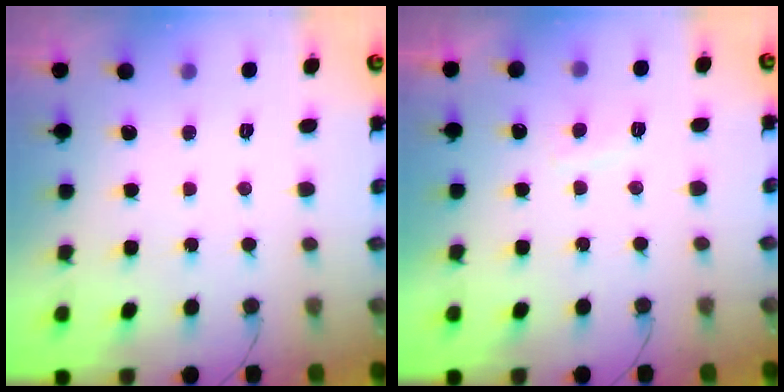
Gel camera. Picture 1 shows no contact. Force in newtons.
{"total": 3.0, "press": 2.9, "slide": 0.8}